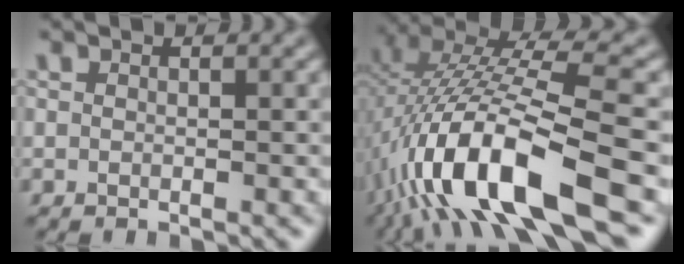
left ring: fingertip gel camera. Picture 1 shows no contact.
{"total": 13.9, "force": [-5.6, 4.0, 12.1], "torque": [-0.251, 0.011, -0.092]}